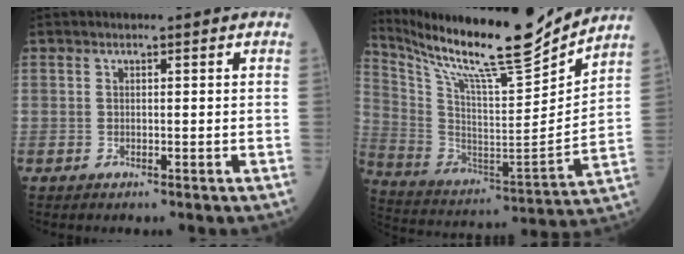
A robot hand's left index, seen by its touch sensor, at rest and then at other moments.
{"total": 21.5, "force": [19.3, 0.6, 9.5], "torque": [-0.196, -0.047, 0.325]}